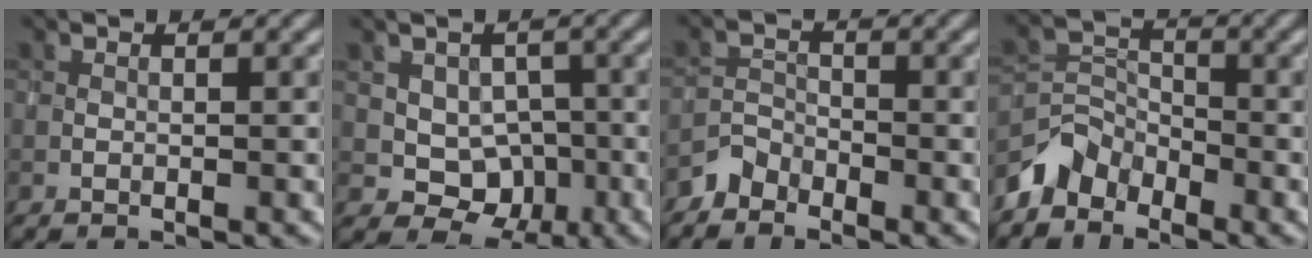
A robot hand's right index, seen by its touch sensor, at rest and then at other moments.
{"total": 4.3, "force": [-0.3, 3.8, 2.0], "torque": [-0.010, 0.001, -0.009]}
{"total": 1.9, "force": [-1.7, 0.8, -0.2], "torque": [0.007, 0.009, -0.041]}
{"total": 3.0, "force": [-2.5, 1.7, 0.3], "torque": [-0.004, 0.004, -0.060]}